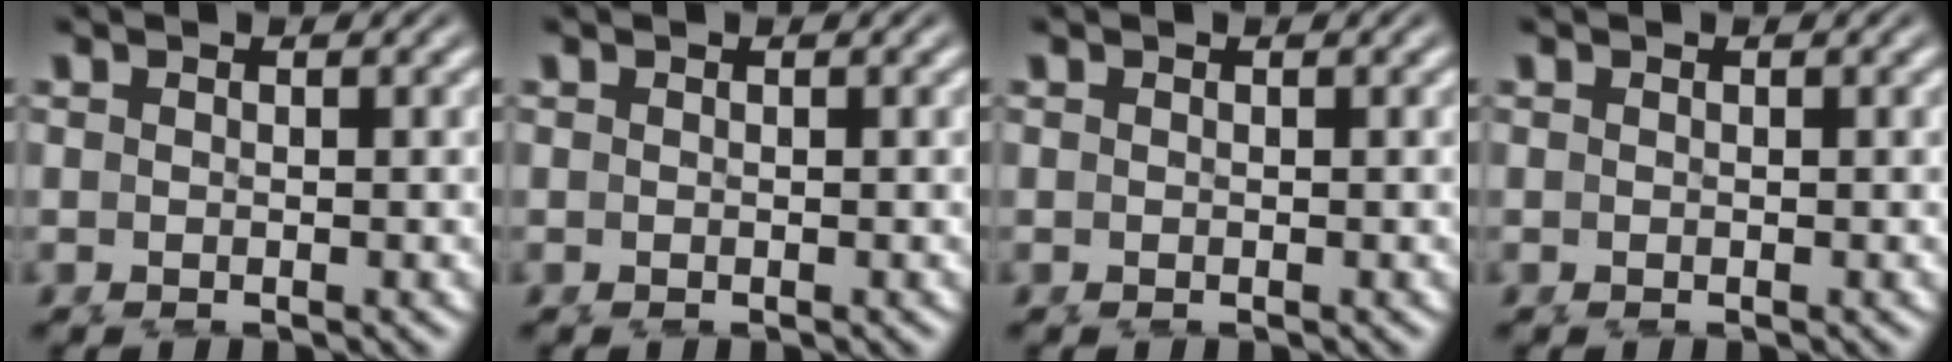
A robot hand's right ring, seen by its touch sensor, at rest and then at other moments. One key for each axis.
{"total": 0.0}
{"total": 0.0}
{"total": 0.0}